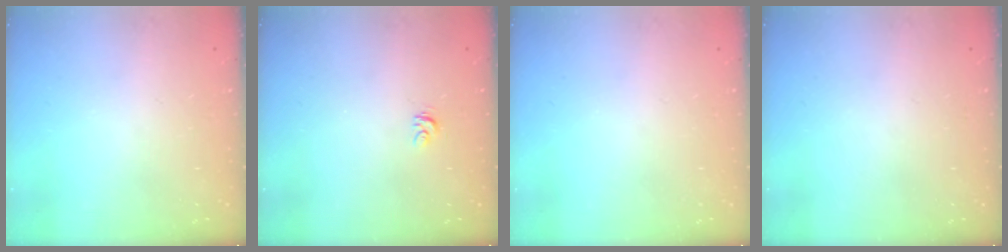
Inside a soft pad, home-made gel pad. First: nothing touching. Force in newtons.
{"total": 3.9, "press": 3.9, "slide": 0.1}
{"total": 0.0}
{"total": 0.0}